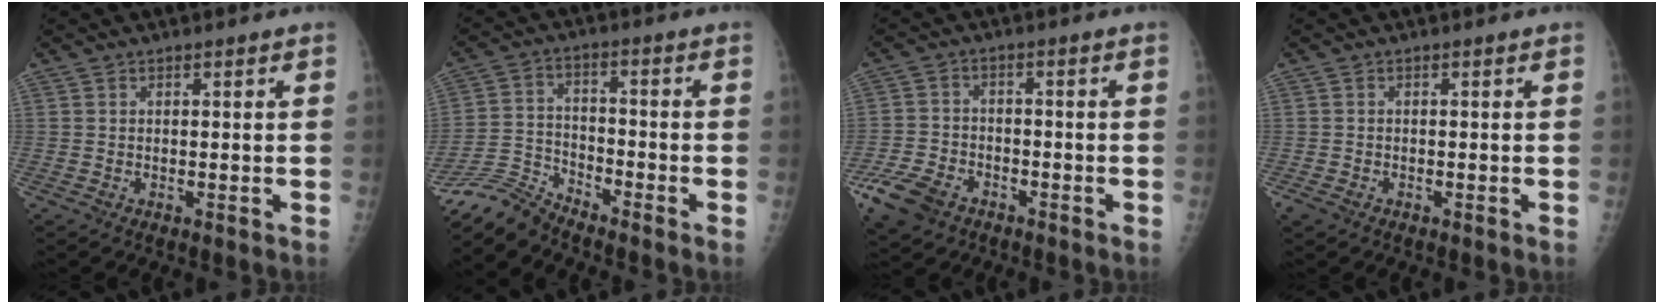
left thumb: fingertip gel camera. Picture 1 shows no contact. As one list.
[{"total": 7.1, "force": [-7.1, 0.6, 0.1], "torque": [-0.009, 0.039, -0.147]}, {"total": 9.3, "force": [-5.4, 6.0, 4.5], "torque": [-0.094, 0.017, -0.098]}, {"total": 1.7, "force": [-1.0, 1.2, 0.8], "torque": [-0.017, -0.002, -0.017]}]